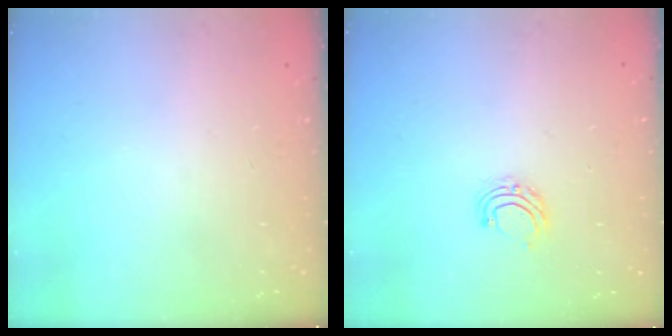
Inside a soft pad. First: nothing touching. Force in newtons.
{"total": 5.9, "press": 5.9, "slide": 0.4}